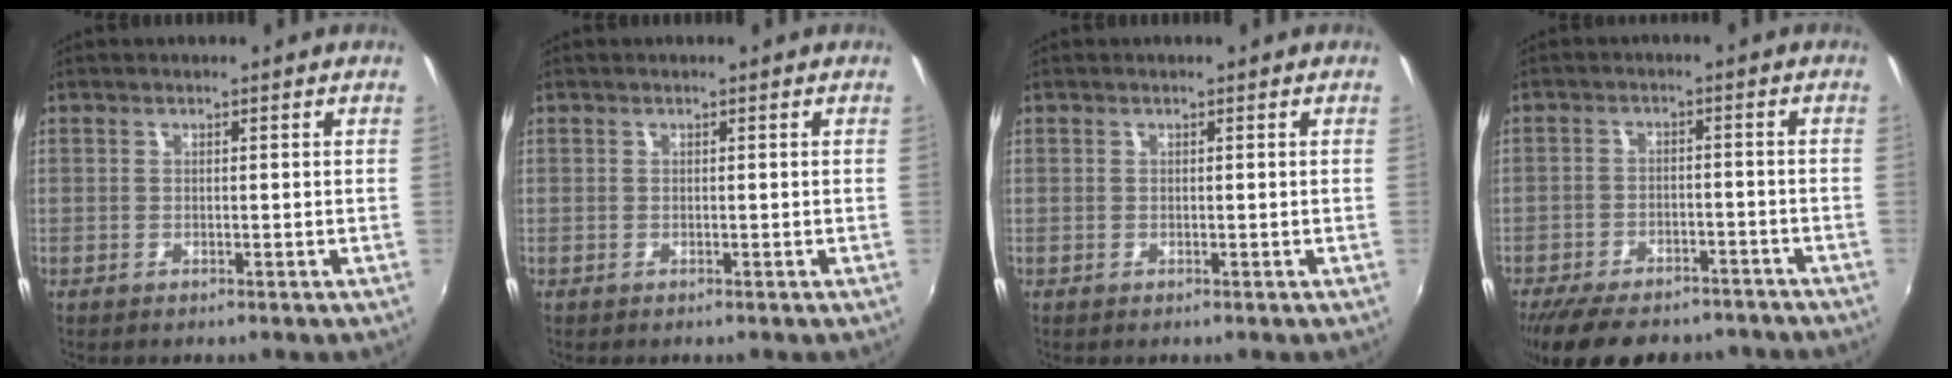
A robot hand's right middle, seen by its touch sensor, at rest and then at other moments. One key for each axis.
{"total": 0.0}
{"total": 0.0}
{"total": 15.8, "fx": -12.5, "fy": 6.6, "fz": 7.0, "tx": -0.155, "ty": -0.010, "tz": -0.177}